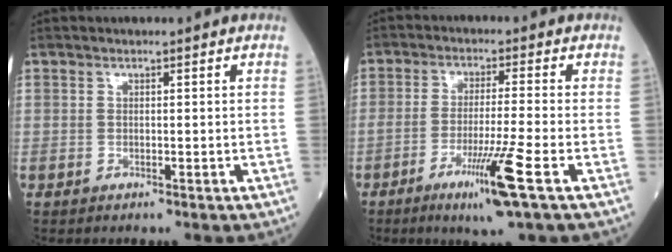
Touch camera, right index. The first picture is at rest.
{"total": 8.7, "force": [-4.2, -1.2, 7.5], "torque": [-0.135, -0.026, -0.078]}